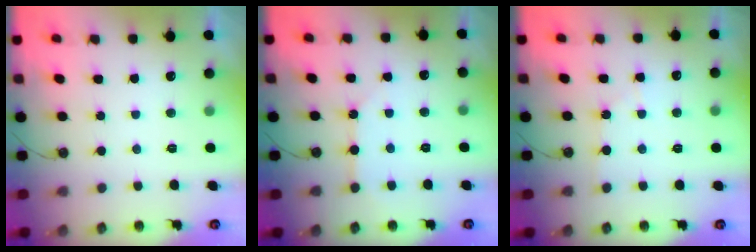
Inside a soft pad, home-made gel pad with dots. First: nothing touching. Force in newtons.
{"total": 3.8, "press": 3.8, "slide": 0.3}
{"total": 4.6, "press": 4.6, "slide": 0.7}